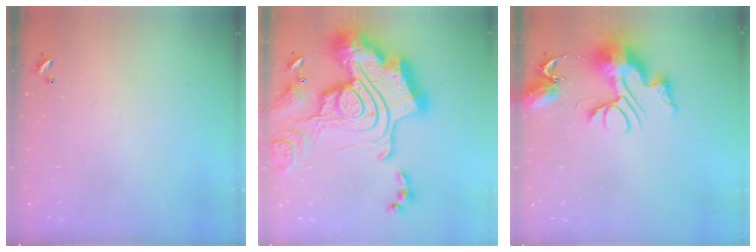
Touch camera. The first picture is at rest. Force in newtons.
{"total": 4.8, "press": 4.1, "slide": 2.6}
{"total": 12.5, "press": 12.4, "slide": 1.2}